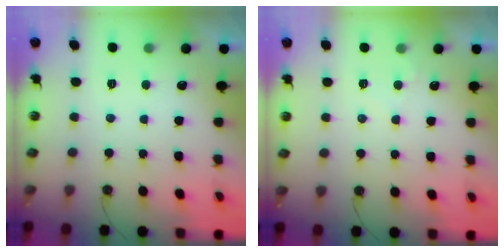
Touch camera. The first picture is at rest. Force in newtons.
{"total": 4.6, "press": 4.5, "slide": 0.6}